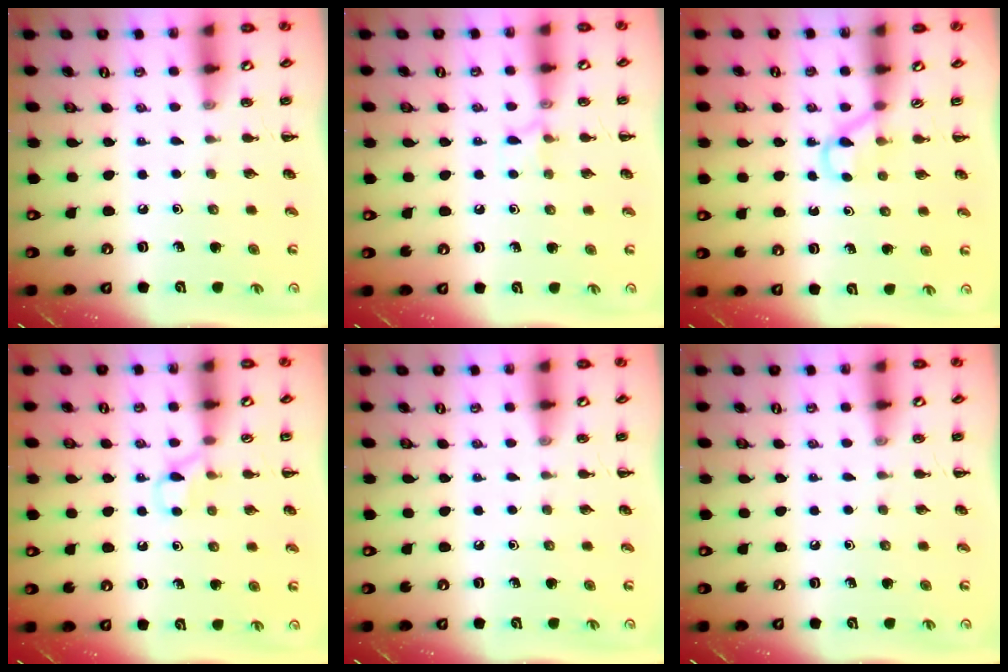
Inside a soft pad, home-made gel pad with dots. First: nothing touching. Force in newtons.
{"total": 5.6, "press": 5.4, "slide": 1.3}
{"total": 2.6, "press": 2.4, "slide": 0.9}
{"total": 5.4, "press": 5.1, "slide": 1.5}
{"total": 0.0}
{"total": 0.0}